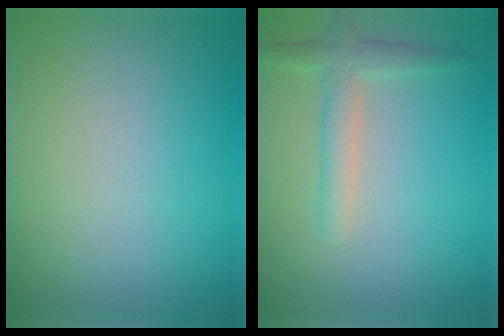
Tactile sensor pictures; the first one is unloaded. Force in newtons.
{"total": 2.6, "press": 2.6, "slide": 0.2}